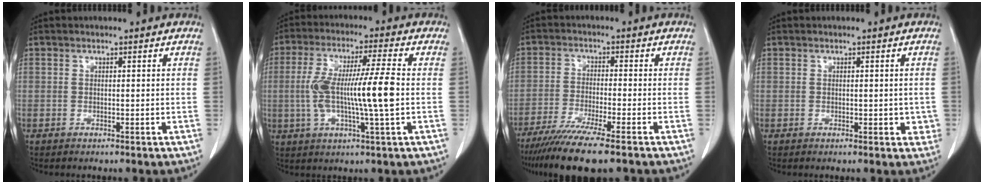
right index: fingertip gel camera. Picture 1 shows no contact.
{"total": 11.9, "force": [-0.7, 0.3, 11.9], "torque": [-0.234, 0.006, -0.016]}
{"total": 11.4, "force": [-8.7, 0.1, 7.4], "torque": [-0.117, -0.031, -0.140]}
{"total": 2.4, "force": [-0.1, 1.5, 1.9], "torque": [-0.013, 0.002, 0.002]}